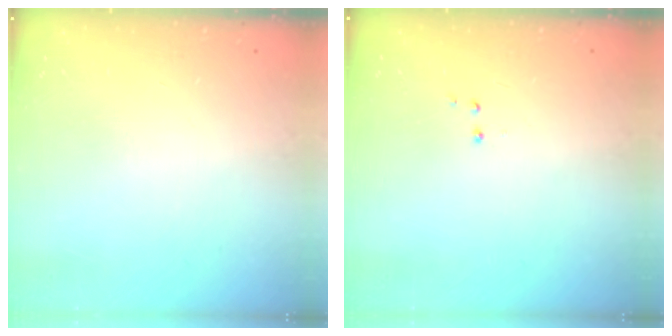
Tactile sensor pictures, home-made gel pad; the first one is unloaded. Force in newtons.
{"total": 2.9, "press": 2.8, "slide": 0.7}